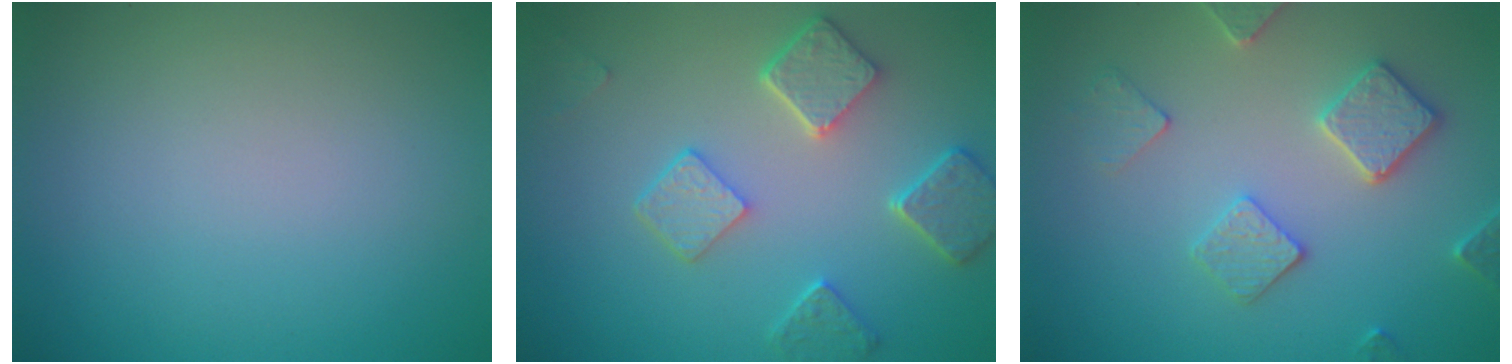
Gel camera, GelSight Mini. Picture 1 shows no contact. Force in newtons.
{"total": 4.9, "press": 3.9, "slide": 3.0}
{"total": 3.4, "press": 3.4, "slide": 0.3}